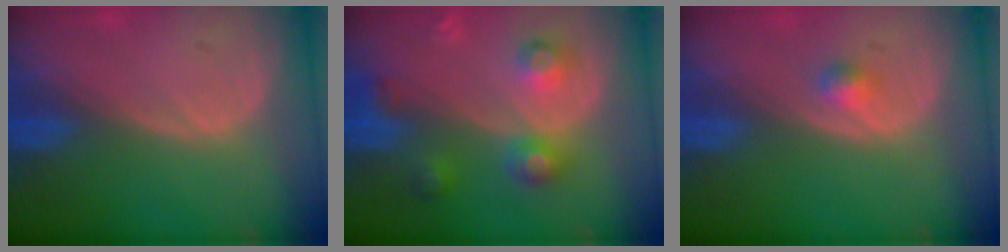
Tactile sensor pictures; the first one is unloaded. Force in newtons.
{"total": 5.7, "press": 5.7, "slide": 0.2}
{"total": 1.7, "press": 1.4, "slide": 0.8}